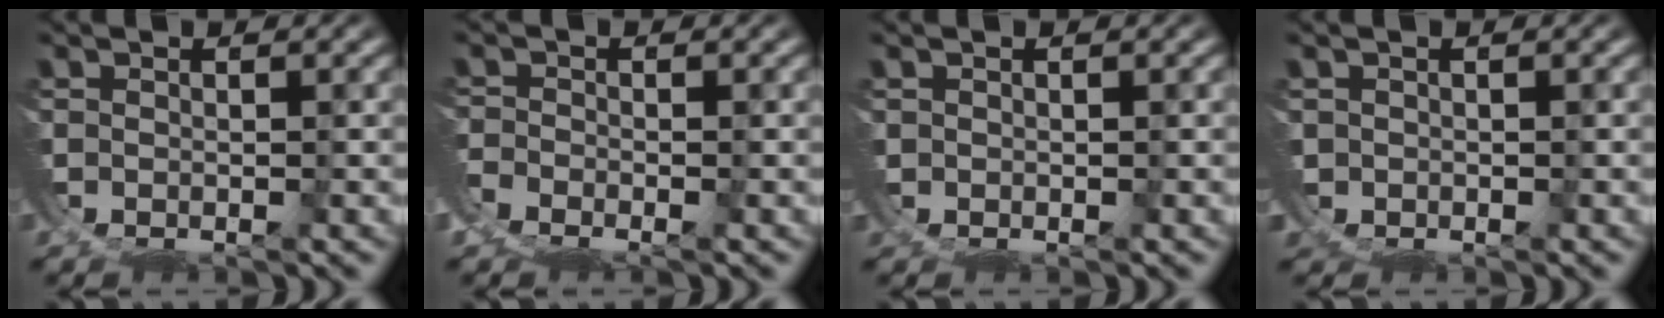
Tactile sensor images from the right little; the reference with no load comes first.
{"total": 2.9, "force": [-2.2, 1.6, 1.0], "torque": [-0.026, -0.016, -0.034]}
{"total": 0.6, "force": [0.2, 0.5, -0.3], "torque": [0.002, 0.003, 0.005]}
{"total": 1.7, "force": [-0.2, 1.6, -0.4], "torque": [-0.015, -0.013, 0.004]}